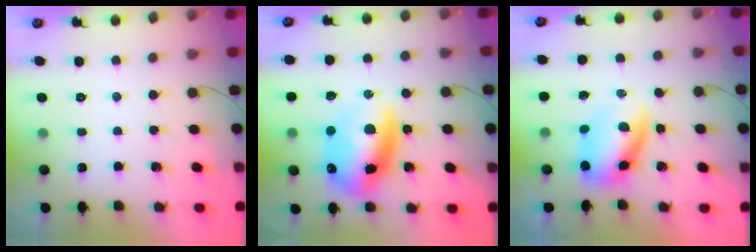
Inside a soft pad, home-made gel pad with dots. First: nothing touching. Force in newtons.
{"total": 15.6, "press": 15.2, "slide": 3.4}
{"total": 6.0, "press": 5.9, "slide": 1.0}